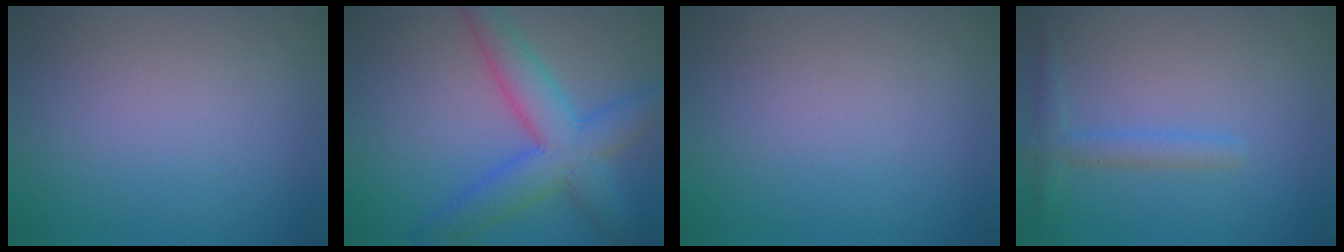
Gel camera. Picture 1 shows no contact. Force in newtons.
{"total": 6.8, "press": 6.8, "slide": 0.3}
{"total": 0.0}
{"total": 1.4, "press": 1.4, "slide": 0.1}